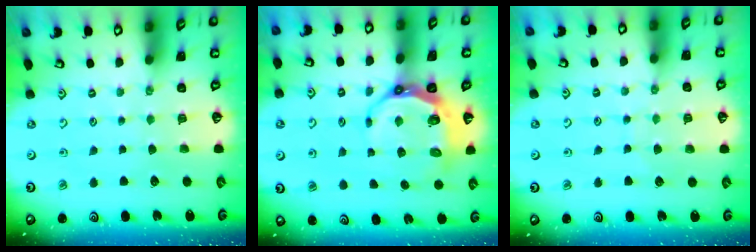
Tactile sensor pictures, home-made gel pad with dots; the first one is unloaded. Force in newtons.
{"total": 8.6, "press": 7.8, "slide": 3.5}
{"total": 4.9, "press": 4.8, "slide": 0.4}